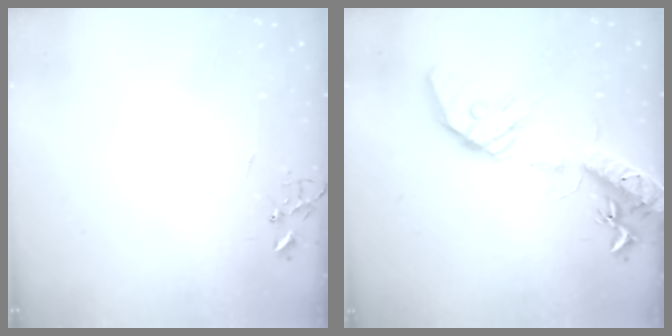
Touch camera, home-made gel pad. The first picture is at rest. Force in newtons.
{"total": 18.6, "press": 18.2, "slide": 3.5}